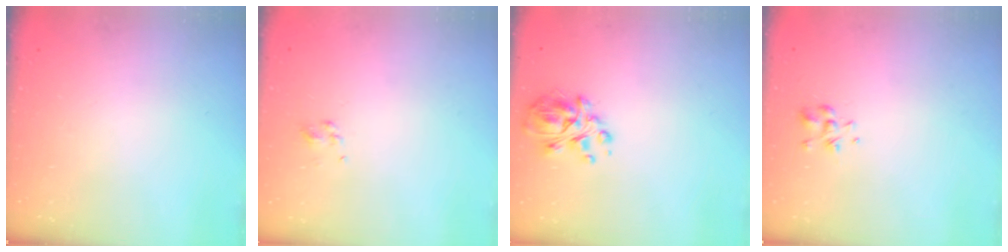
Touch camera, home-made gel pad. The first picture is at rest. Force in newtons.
{"total": 2.3, "press": 2.1, "slide": 1.1}
{"total": 8.3, "press": 7.8, "slide": 2.7}
{"total": 1.3, "press": 1.2, "slide": 0.6}